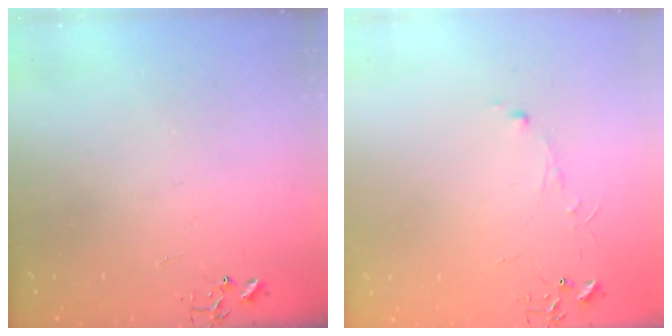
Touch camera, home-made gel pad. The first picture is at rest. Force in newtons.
{"total": 4.3, "press": 4.3, "slide": 0.5}